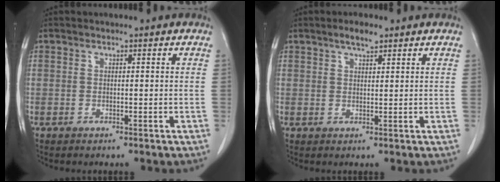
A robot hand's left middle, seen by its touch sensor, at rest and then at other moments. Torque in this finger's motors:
{"motor_torque": [0.38, -0.18, -0.01, 0.02]}